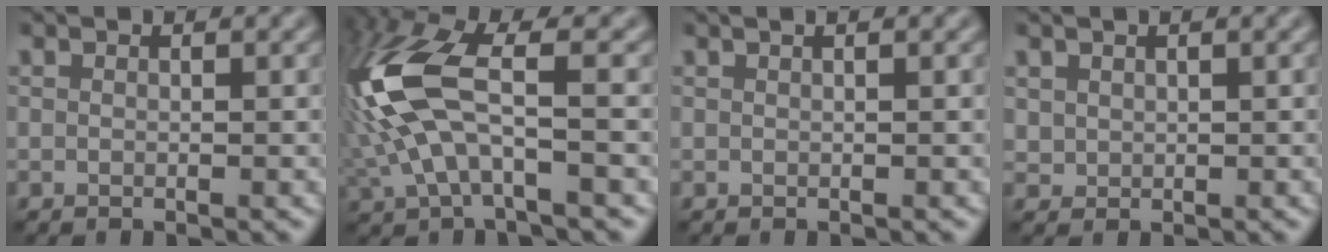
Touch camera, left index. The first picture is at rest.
{"total": 10.2, "force": [0.2, 4.1, 9.3], "torque": [-0.220, 0.021, -0.008]}
{"total": 1.0, "force": [0.6, 0.3, 0.8], "torque": [-0.008, 0.000, 0.002]}
{"total": 1.0, "force": [0.6, 0.7, 0.2], "torque": [-0.004, -0.003, 0.017]}